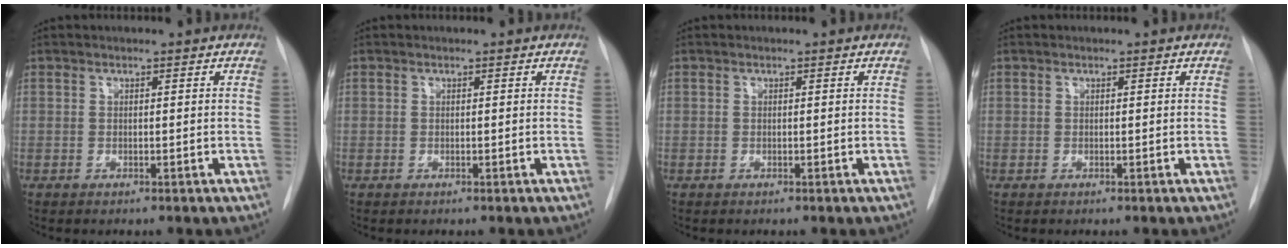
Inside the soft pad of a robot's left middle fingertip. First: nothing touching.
{"total": 0.0}
{"total": 0.0}
{"total": 0.0}